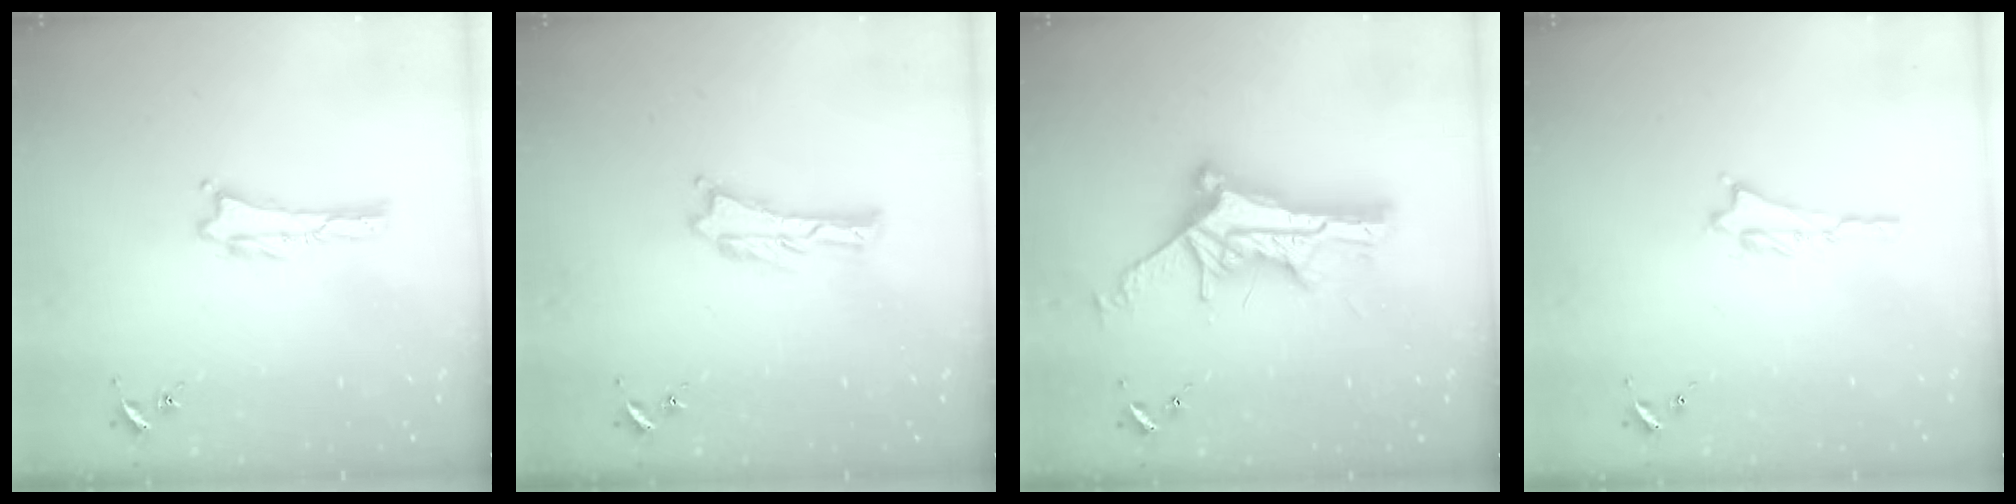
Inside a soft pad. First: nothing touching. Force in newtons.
{"total": 0.0}
{"total": 12.0, "press": 12.0, "slide": 0.8}
{"total": 0.8, "press": 0.8, "slide": 0.2}